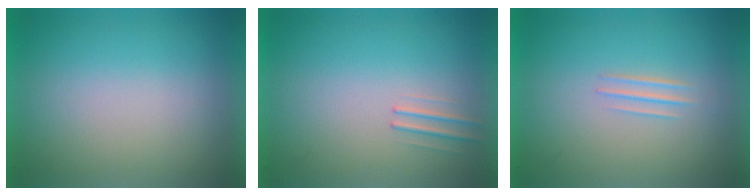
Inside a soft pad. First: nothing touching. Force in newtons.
{"total": 1.0}
{"total": 1.0}